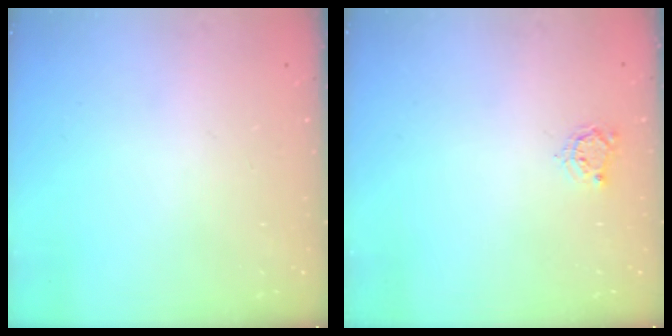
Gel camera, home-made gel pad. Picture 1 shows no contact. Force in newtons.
{"total": 3.7, "press": 3.7, "slide": 0.4}